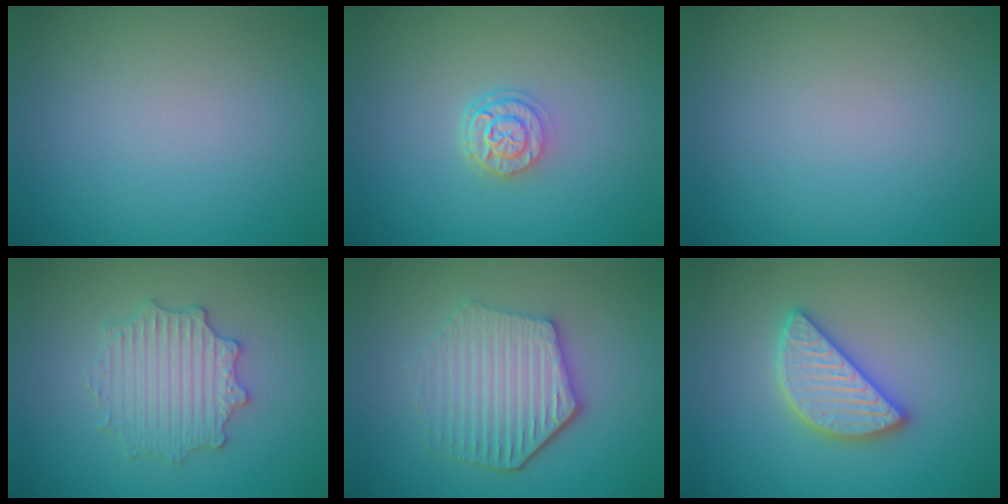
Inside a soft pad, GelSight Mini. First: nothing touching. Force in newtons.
{"total": 2.7, "press": 2.1, "slide": 1.7}
{"total": 0.0}
{"total": 3.3, "press": 3.3, "slide": 0.6}
{"total": 5.3, "press": 4.3, "slide": 3.0}
{"total": 4.5, "press": 4.5, "slide": 0.3}